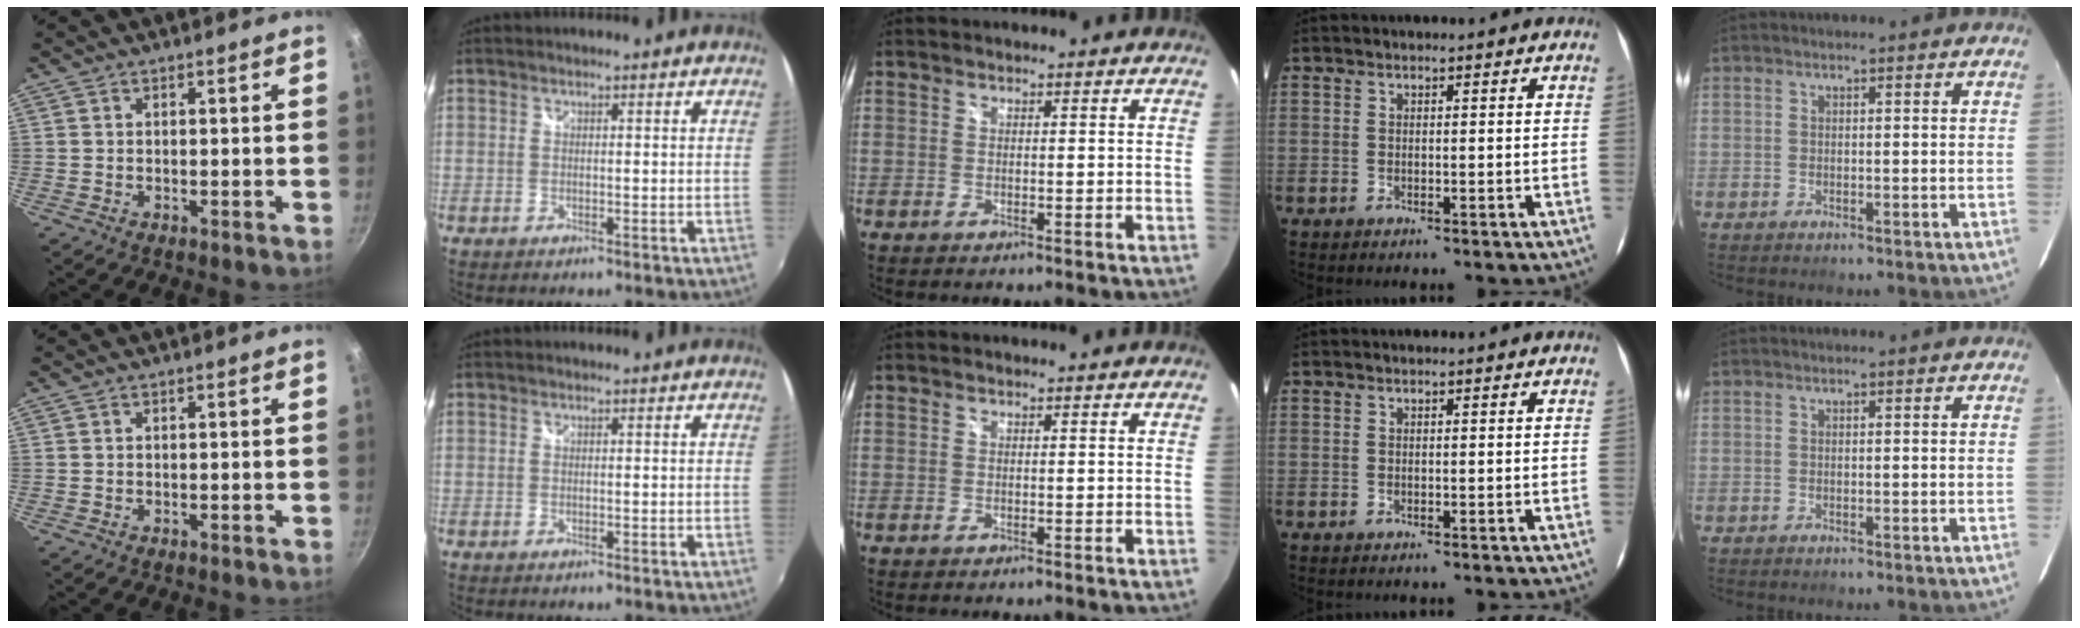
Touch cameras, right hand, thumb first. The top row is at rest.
{}